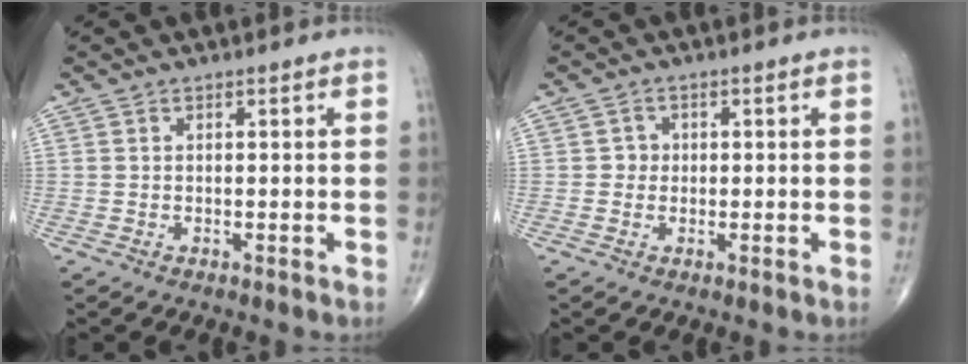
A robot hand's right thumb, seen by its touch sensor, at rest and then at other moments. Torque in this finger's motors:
{"motor_torque": [0.47, 0.28, 0.25, -0.09, -0.02]}